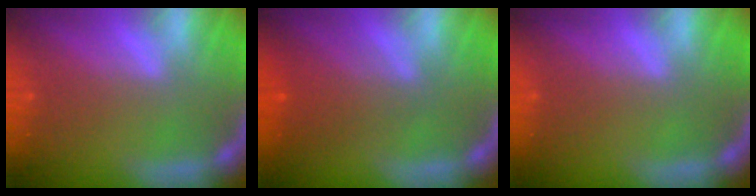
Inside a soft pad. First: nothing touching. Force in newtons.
{"total": 3.6}
{"total": 0.0}